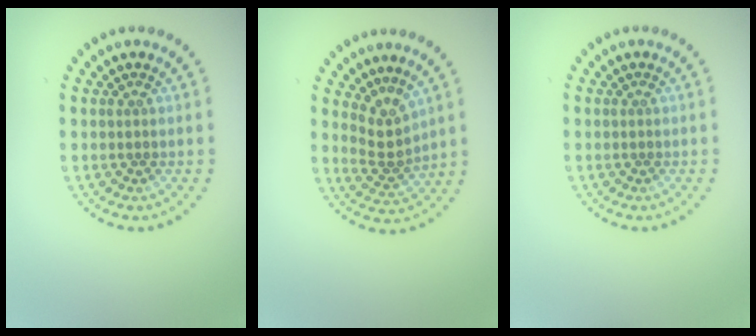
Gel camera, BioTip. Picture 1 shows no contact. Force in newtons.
{"total": 2.8, "press": 1.8, "slide": 2.1}
{"total": 0.0}